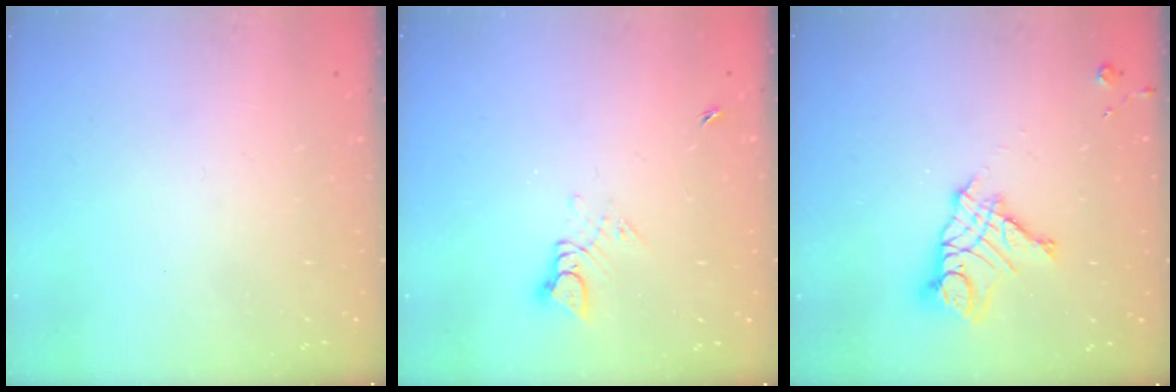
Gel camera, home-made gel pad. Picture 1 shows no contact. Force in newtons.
{"total": 3.4, "press": 3.4, "slide": 0.3}
{"total": 12.0, "press": 11.9, "slide": 1.2}